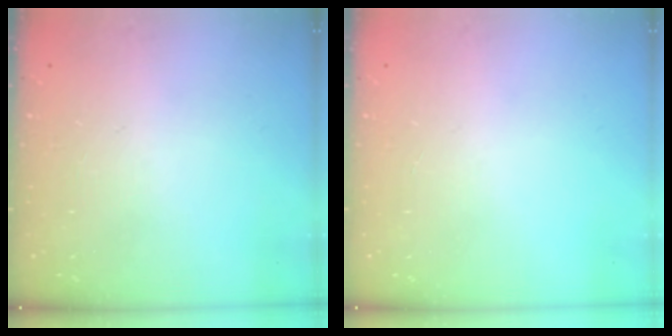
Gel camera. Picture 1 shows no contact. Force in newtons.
{"total": 0.0}